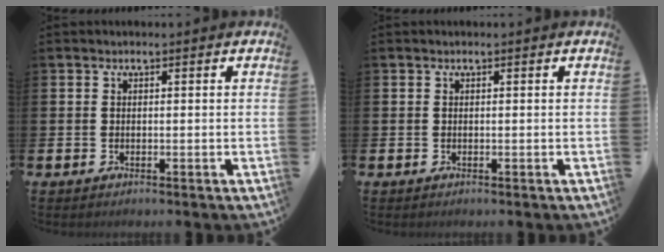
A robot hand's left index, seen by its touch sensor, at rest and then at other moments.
{"total": 0.0}